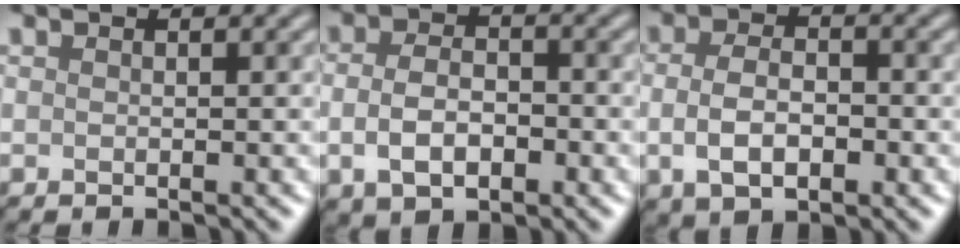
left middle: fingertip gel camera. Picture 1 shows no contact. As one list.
[{"total": 4.1, "force": [-0.9, 2.5, 3.2], "torque": [-0.064, -0.005, -0.020]}, {"total": 4.4, "force": [-0.8, 2.4, 3.7], "torque": [-0.073, -0.005, -0.015]}]